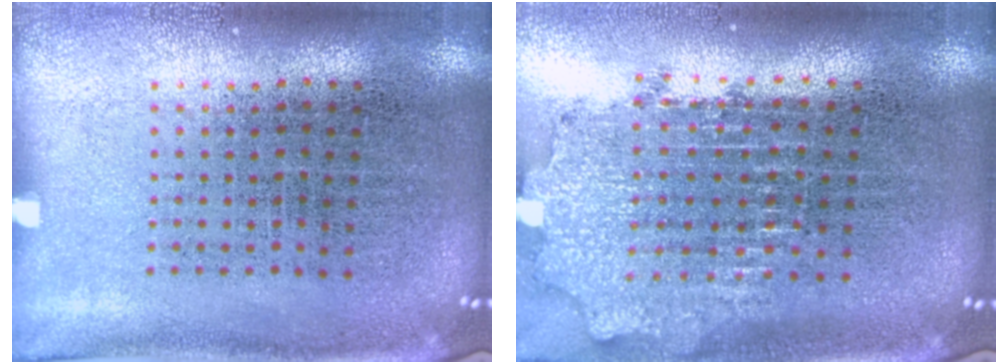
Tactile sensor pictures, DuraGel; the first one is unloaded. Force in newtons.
{"total": 1.9, "press": 1.5, "slide": 1.2}